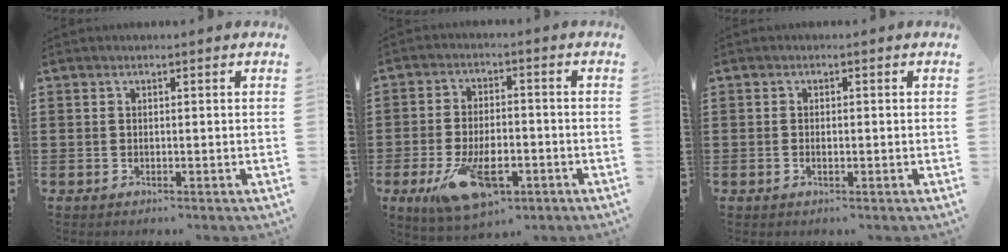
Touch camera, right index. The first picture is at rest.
{"total": 10.8, "force": [-5.0, 5.0, 8.3], "torque": [-0.162, -0.002, -0.086]}
{"total": 0.7, "force": [-0.2, 0.4, 0.6], "torque": [-0.012, -0.003, -0.003]}